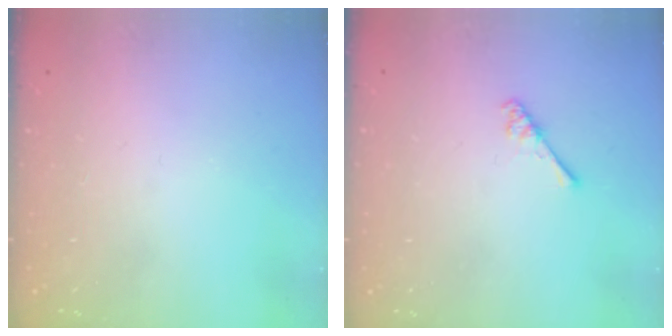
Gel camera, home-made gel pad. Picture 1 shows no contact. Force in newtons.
{"total": 2.9, "press": 2.9, "slide": 0.4}